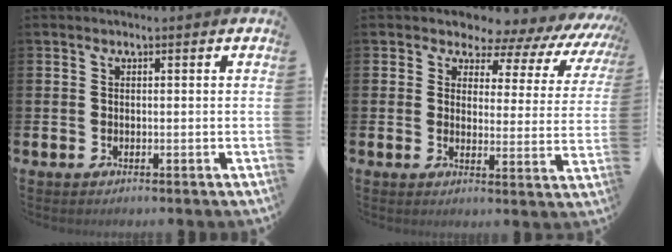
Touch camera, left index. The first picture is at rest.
{"total": 4.5, "force": [3.8, 2.2, 0.6], "torque": [-0.015, -0.045, 0.052]}